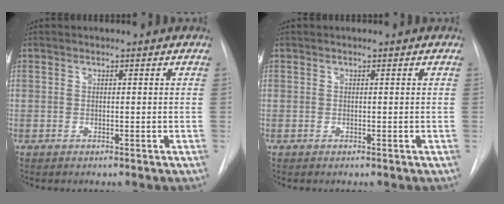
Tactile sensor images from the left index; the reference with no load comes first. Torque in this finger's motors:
{"motor_torque": [0.00, 0.00, 0.00, 0.00]}